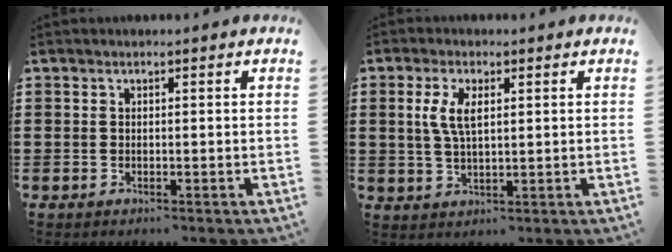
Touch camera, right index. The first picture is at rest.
{"total": 4.7, "force": [1.1, 2.0, 4.1], "torque": [-0.094, 0.006, 0.016]}